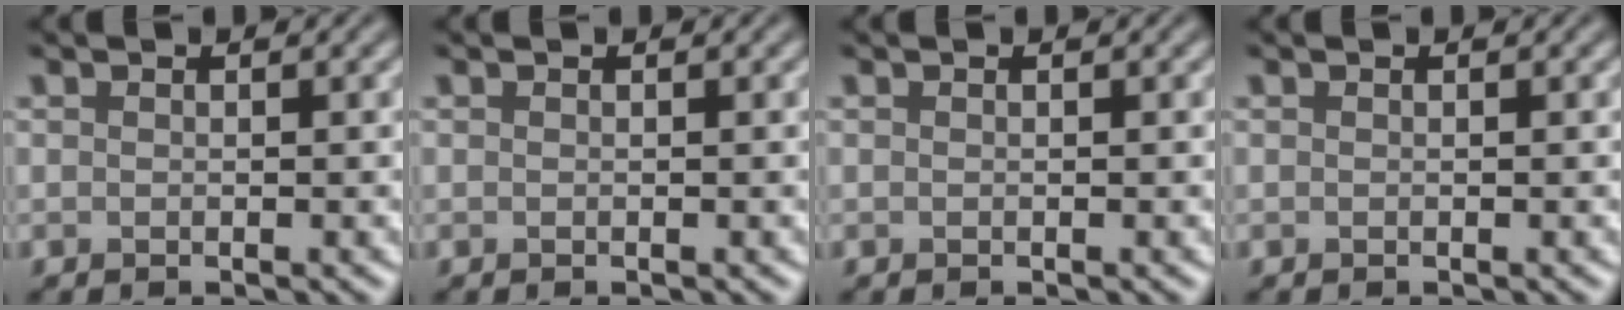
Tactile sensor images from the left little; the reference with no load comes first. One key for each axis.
{"total": 0.0}
{"total": 0.0}
{"total": 0.0}